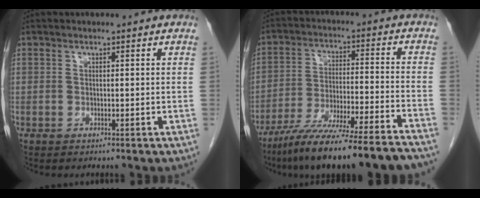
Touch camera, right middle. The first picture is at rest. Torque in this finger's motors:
{"motor_torque": [1.28, -0.85, 0.99, 0.21]}